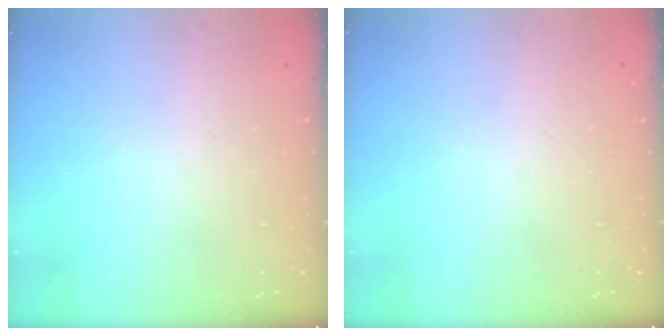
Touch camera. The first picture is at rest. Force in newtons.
{"total": 0.0}